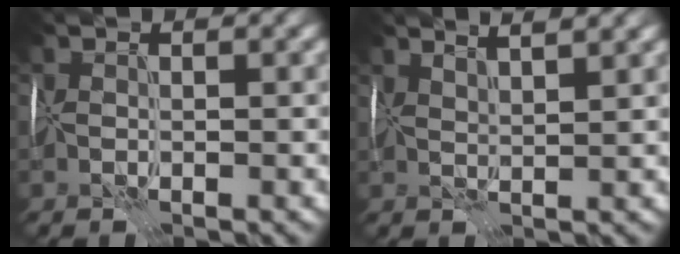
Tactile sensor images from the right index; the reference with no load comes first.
{"total": 3.5, "force": [2.9, 0.5, 2.0], "torque": [-0.016, 0.015, 0.024]}